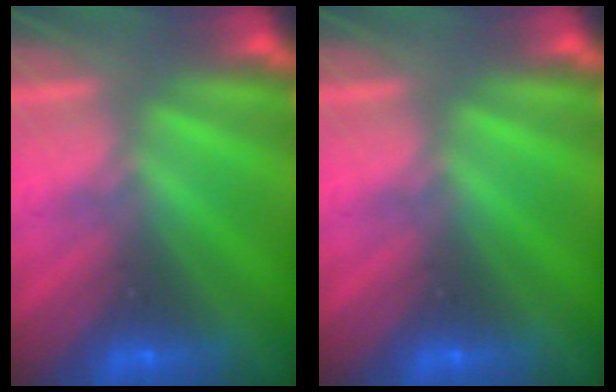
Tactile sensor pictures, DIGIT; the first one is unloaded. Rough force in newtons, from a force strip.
{"total": 0.0}